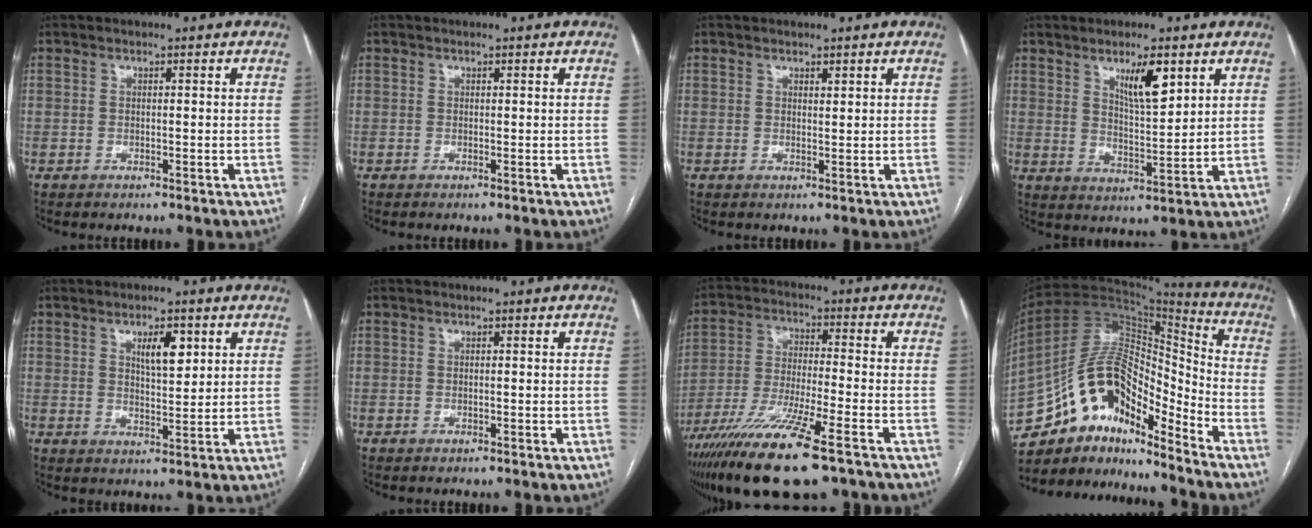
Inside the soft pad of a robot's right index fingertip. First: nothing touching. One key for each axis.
{"total": 0.0}
{"total": 0.8, "fx": 0.6, "fy": 0.2, "fz": 0.4, "tx": -0.007, "ty": -0.005, "tz": 0.011}
{"total": 7.0, "fx": 3.9, "fy": 1.6, "fz": 5.5, "tx": -0.098, "ty": -0.007, "tz": 0.071}
{"total": 5.2, "fx": 2.4, "fy": 1.8, "fz": 4.3, "tx": -0.073, "ty": 0.001, "tz": 0.043}
{"total": 0.0}
{"total": 14.6, "fx": -9.8, "fy": 1.0, "fz": 10.7, "tx": -0.206, "ty": -0.045, "tz": -0.169}
{"total": 16.3, "fx": -12.2, "fy": 6.0, "fz": 9.1, "tx": -0.160, "ty": 0.061, "tz": -0.216}